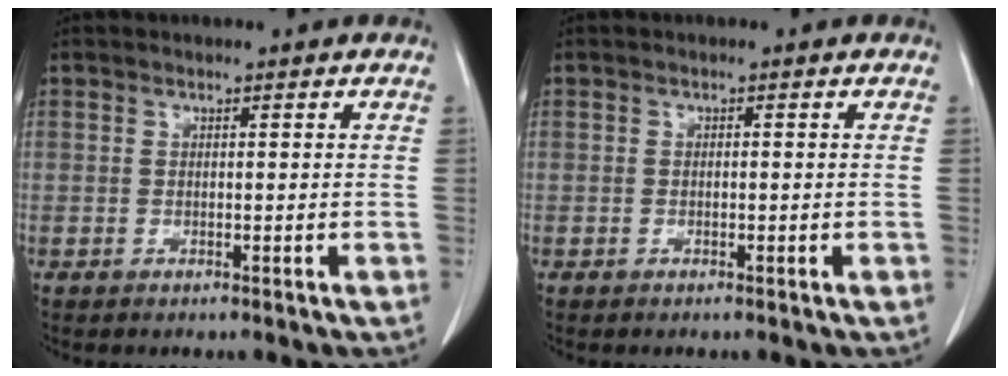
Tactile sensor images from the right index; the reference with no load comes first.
{"total": 0.0}